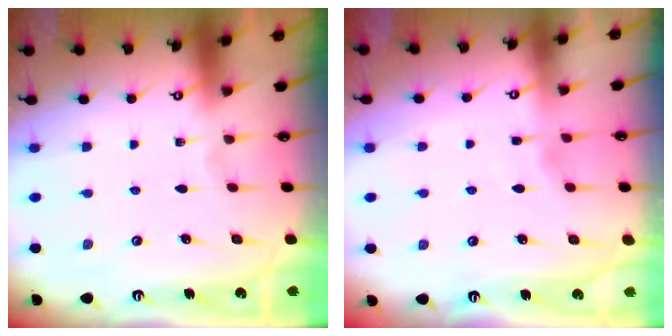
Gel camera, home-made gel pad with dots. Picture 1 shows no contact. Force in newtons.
{"total": 1.9, "press": 1.9, "slide": 0.4}